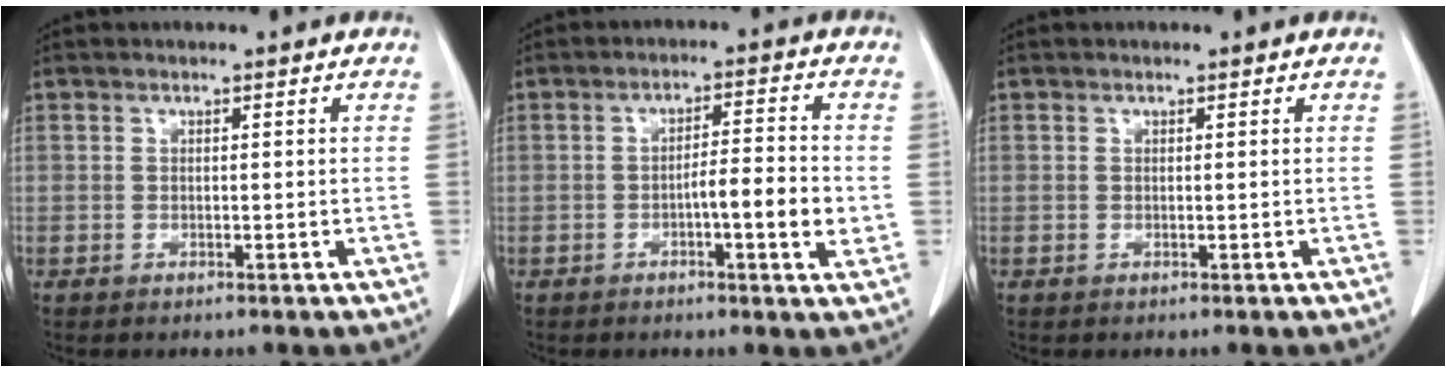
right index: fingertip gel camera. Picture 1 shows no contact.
{"total": 6.7, "force": [-1.6, 0.5, 6.5], "torque": [-0.098, 0.002, -0.026]}
{"total": 0.0}